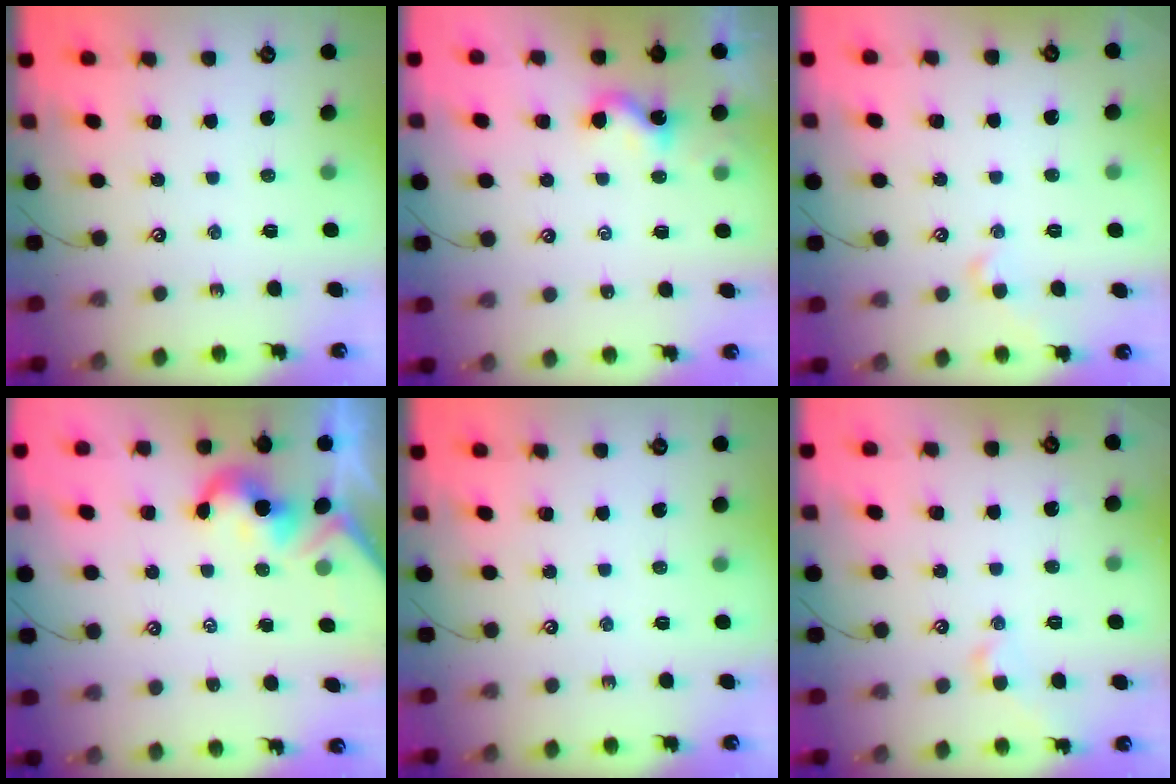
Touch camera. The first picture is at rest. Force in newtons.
{"total": 1.8, "press": 1.8, "slide": 0.5}
{"total": 1.0, "press": 1.0, "slide": 0.4}
{"total": 2.0, "press": 1.9, "slide": 0.5}
{"total": 0.0}
{"total": 1.9, "press": 1.9, "slide": 0.5}